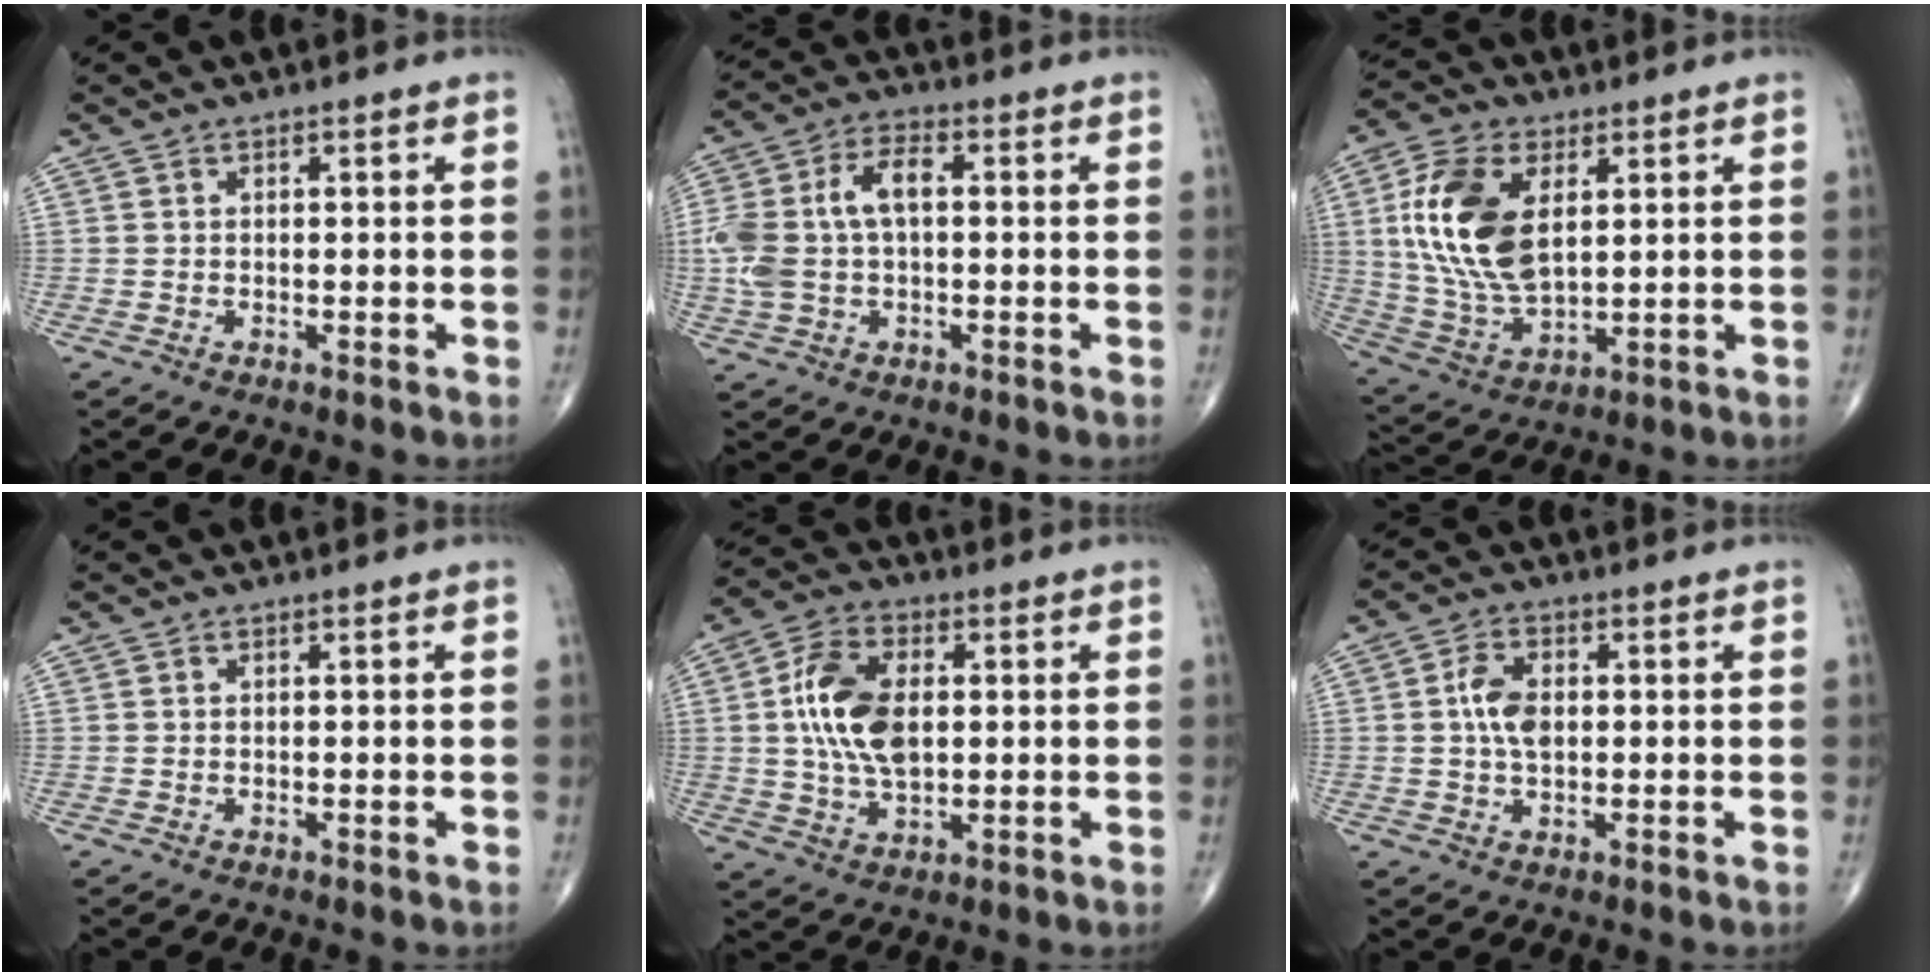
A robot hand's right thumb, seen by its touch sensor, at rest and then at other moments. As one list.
[{"total": 11.8, "force": [0.5, 6.7, 9.7], "torque": [-0.216, 0.031, 0.009]}, {"total": 16.8, "force": [3.9, 9.2, 13.4], "torque": [-0.265, -0.012, 0.080]}, {"total": 0.0}, {"total": 12.9, "force": [1.3, 7.4, 10.5], "torque": [-0.195, 0.006, 0.025]}, {"total": 5.8, "force": [0.5, 3.4, 4.6], "torque": [-0.087, 0.005, 0.006]}]